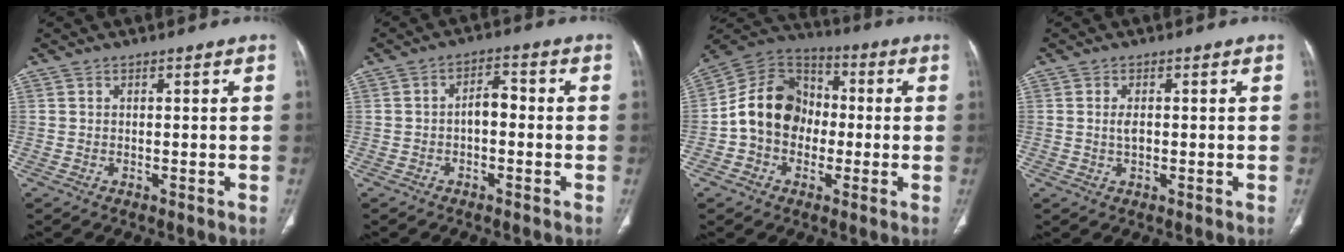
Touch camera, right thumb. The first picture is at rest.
{"total": 3.9, "force": [-0.8, 2.2, 3.1], "torque": [-0.040, 0.021, -0.020]}
{"total": 14.1, "force": [-1.4, 11.3, 8.2], "torque": [-0.119, 0.039, -0.037]}
{"total": 2.1, "force": [0.0, 1.1, 1.7], "torque": [-0.035, 0.000, 0.000]}